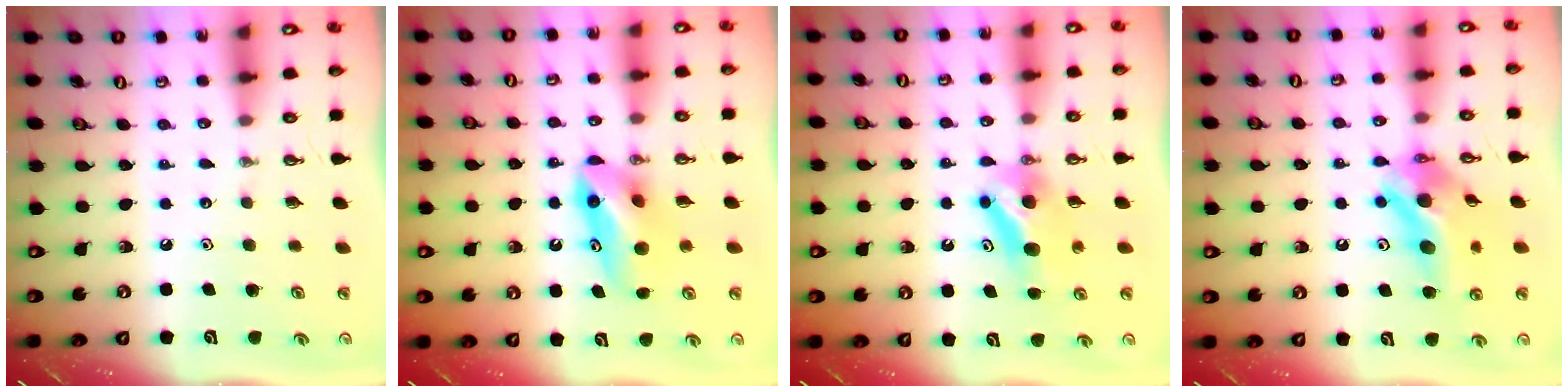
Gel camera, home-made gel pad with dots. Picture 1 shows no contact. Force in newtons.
{"total": 9.2, "press": 8.5, "slide": 3.6}
{"total": 7.2, "press": 7.0, "slide": 1.6}
{"total": 12.8, "press": 12.4, "slide": 3.0}